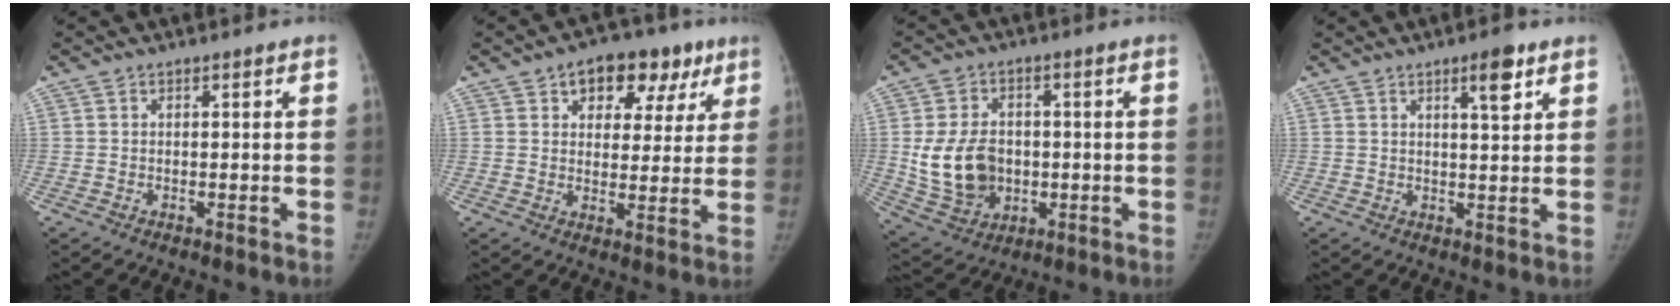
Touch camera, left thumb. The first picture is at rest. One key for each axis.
{"total": 12.3, "fx": 6.3, "fy": 7.9, "fz": 7.1, "tx": -0.038, "ty": -0.002, "tz": 0.083}
{"total": 12.8, "fx": -0.5, "fy": 9.9, "fz": 8.0, "tx": -0.118, "ty": -0.001, "tz": 0.007}
{"total": 5.0, "fx": 2.8, "fy": 1.2, "fz": 3.9, "tx": -0.049, "ty": -0.016, "tz": 0.042}